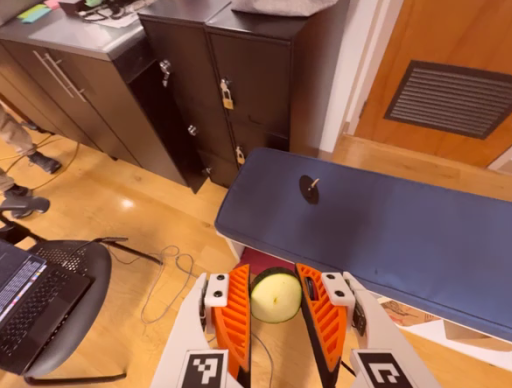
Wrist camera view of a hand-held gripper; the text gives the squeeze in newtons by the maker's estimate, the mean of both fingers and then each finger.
{"total": 10.5, "left": 10.3, "right": 10.7}